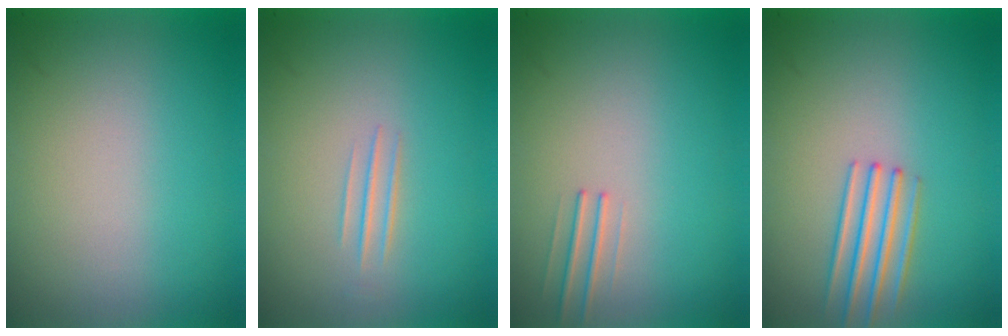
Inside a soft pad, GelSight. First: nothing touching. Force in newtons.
{"total": 1.0}
{"total": 1.0}
{"total": 2.1}